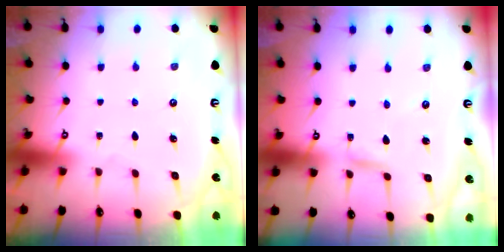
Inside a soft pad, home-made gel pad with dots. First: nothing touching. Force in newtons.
{"total": 2.6, "press": 2.6, "slide": 0.1}